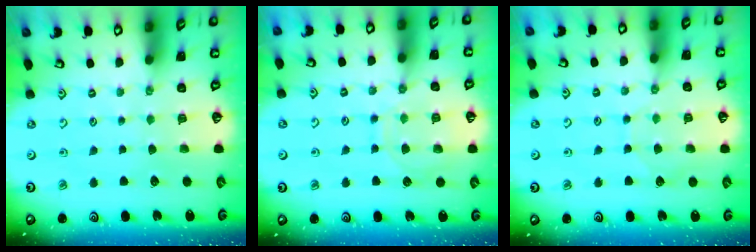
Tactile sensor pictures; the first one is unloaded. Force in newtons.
{"total": 11.0, "press": 11.0, "slide": 1.1}
{"total": 6.2, "press": 6.2, "slide": 0.6}